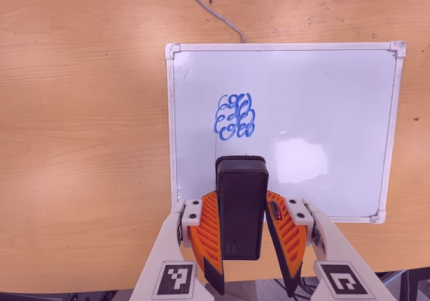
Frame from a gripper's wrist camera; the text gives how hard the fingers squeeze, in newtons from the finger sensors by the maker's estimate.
{"total": 6.3, "left": 5.0, "right": 7.6}